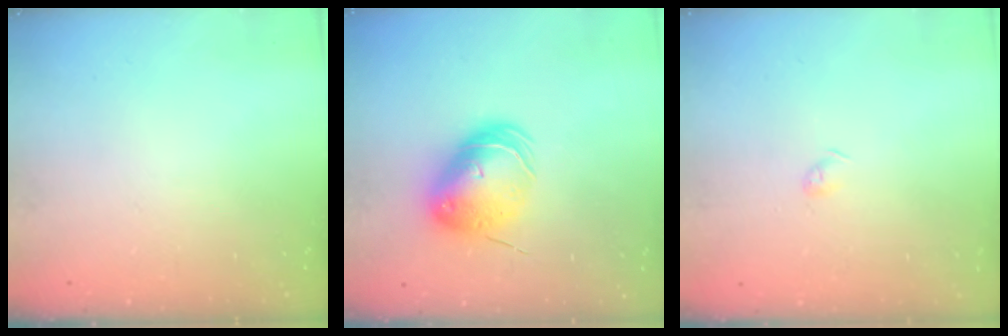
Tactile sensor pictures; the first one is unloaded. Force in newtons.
{"total": 9.0, "press": 8.9, "slide": 1.7}
{"total": 2.6, "press": 2.5, "slide": 0.4}